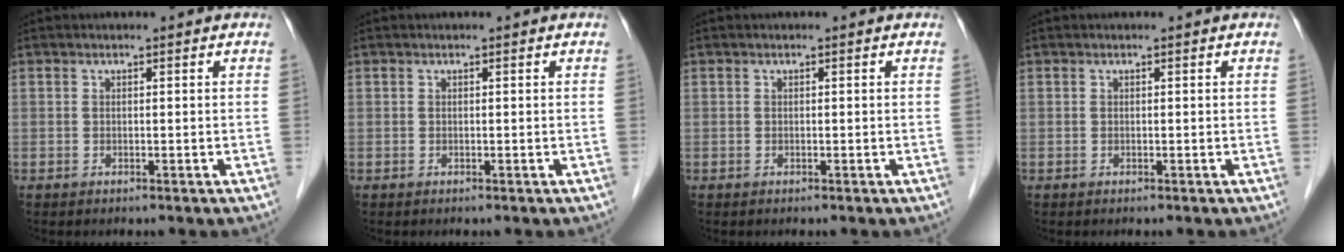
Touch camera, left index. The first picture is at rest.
{"total": 0.0}
{"total": 0.0}
{"total": 0.0}